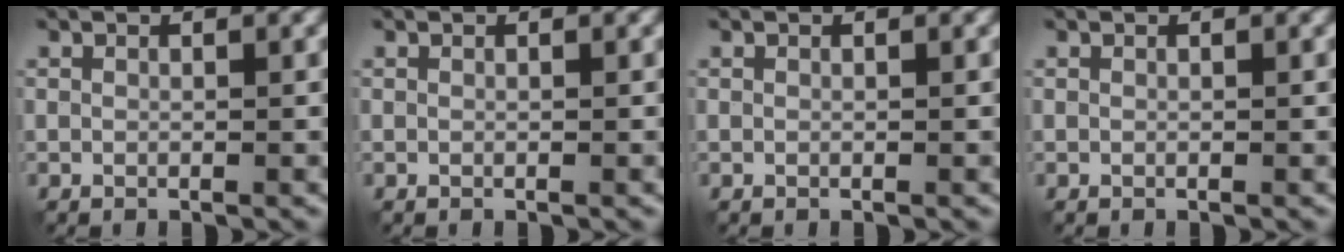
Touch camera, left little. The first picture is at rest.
{"total": 0.0}
{"total": 0.0}
{"total": 0.0}